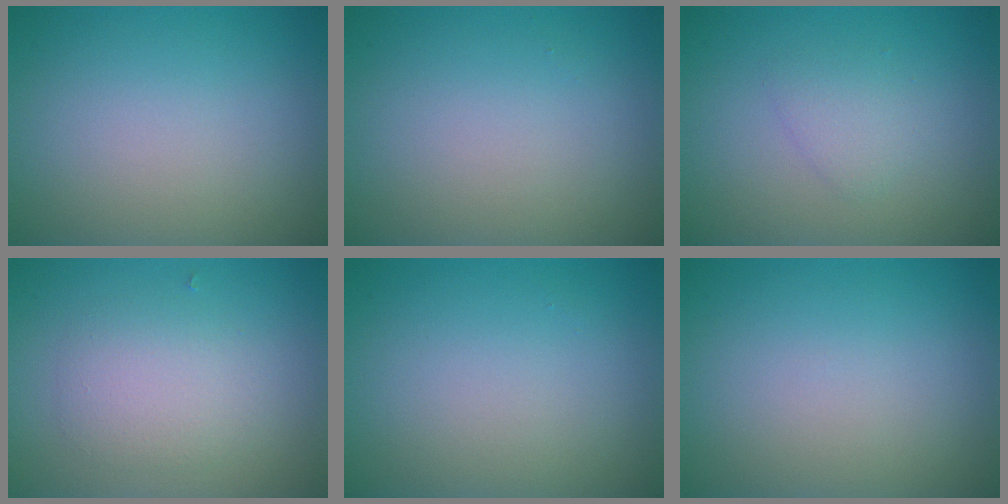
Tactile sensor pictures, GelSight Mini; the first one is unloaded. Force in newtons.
{"total": 0.0}
{"total": 1.6, "press": 1.6, "slide": 0.1}
{"total": 3.0, "press": 3.0, "slide": 0.1}
{"total": 0.0}
{"total": 0.0}